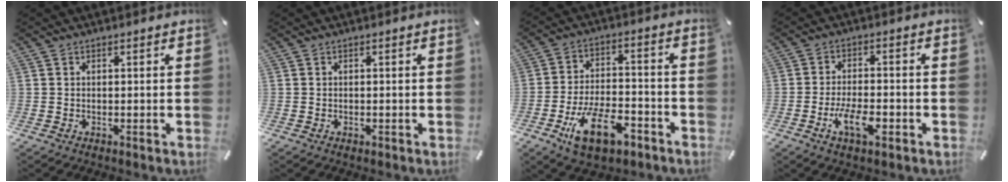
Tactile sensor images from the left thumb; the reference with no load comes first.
{"total": 0.5, "force": [-0.1, 0.4, 0.3], "torque": [-0.005, -0.001, -0.003]}
{"total": 14.5, "force": [-7.0, 7.3, 10.4], "torque": [-0.188, 0.033, -0.118]}
{"total": 8.3, "force": [-3.6, 3.7, 6.5], "torque": [-0.123, 0.008, -0.060]}